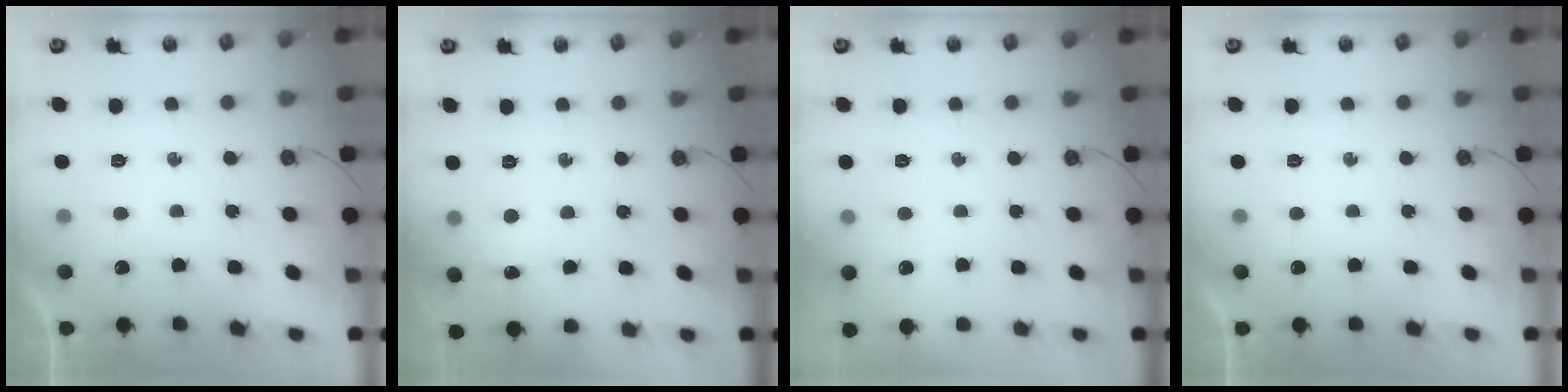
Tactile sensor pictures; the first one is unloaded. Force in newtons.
{"total": 6.5, "press": 6.4, "slide": 0.9}
{"total": 0.0}
{"total": 0.0}